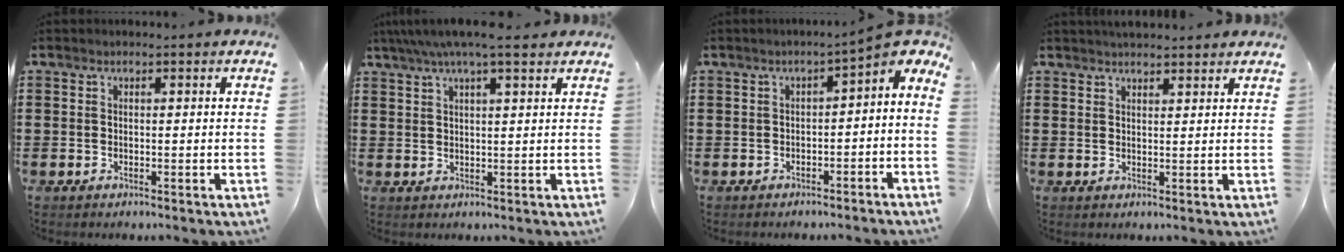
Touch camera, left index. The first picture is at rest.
{"total": 5.3, "force": [3.9, 0.6, 3.5], "torque": [-0.076, -0.001, 0.068]}
{"total": 2.0, "force": [-1.5, 0.8, 1.0], "torque": [-0.018, -0.004, -0.043]}
{"total": 2.1, "force": [2.1, 0.1, 0.1], "torque": [-0.007, 0.000, 0.040]}